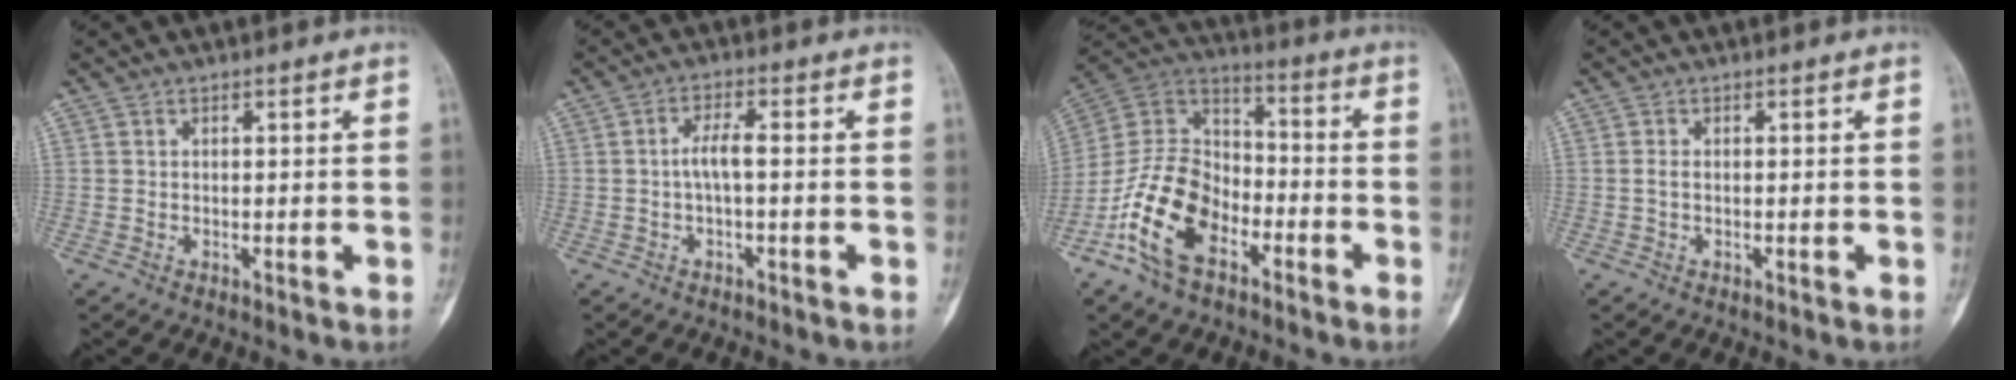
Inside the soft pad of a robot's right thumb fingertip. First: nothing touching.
{"total": 3.4, "force": [-0.4, 0.9, 3.3], "torque": [-0.064, 0.014, -0.010]}
{"total": 16.4, "force": [-7.9, 10.1, 10.3], "torque": [-0.188, 0.067, -0.155]}
{"total": 1.0, "force": [-0.1, 0.5, 0.9], "torque": [-0.021, 0.000, -0.001]}